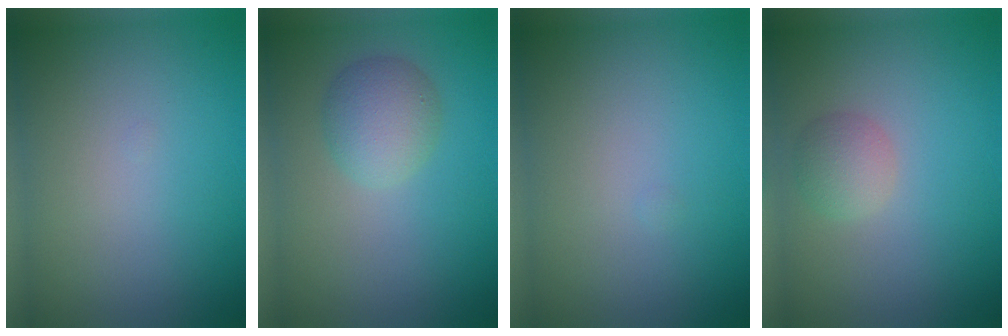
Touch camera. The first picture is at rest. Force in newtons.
{"total": 3.3, "press": 3.3, "slide": 0.2}
{"total": 0.0}
{"total": 2.3, "press": 2.3, "slide": 0.2}